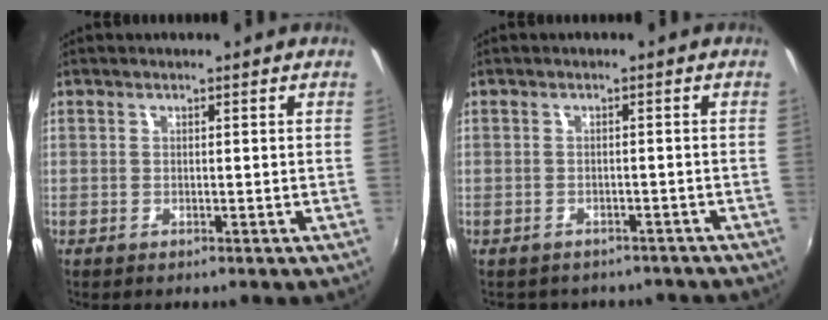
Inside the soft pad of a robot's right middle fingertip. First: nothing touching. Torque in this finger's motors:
{"motor_torque": [0.02, -0.03, 0.00, 0.01]}